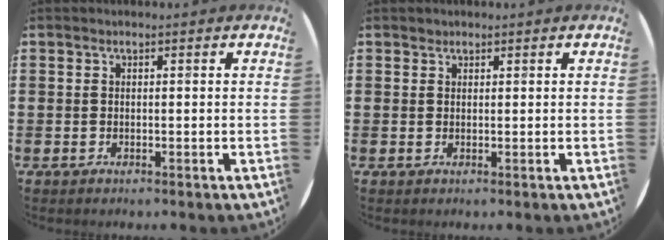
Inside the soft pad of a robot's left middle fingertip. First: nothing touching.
{"total": 0.8, "force": [0.7, 0.3, -0.1], "torque": [0.003, 0.003, 0.013]}